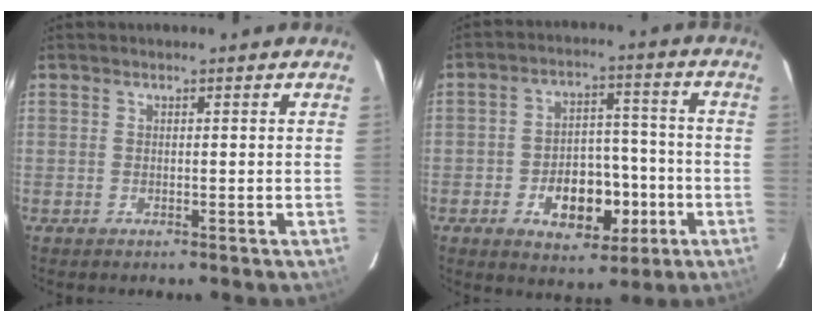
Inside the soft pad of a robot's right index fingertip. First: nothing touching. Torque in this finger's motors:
{"motor_torque": [0.79, -0.69, 0.29, 0.07]}